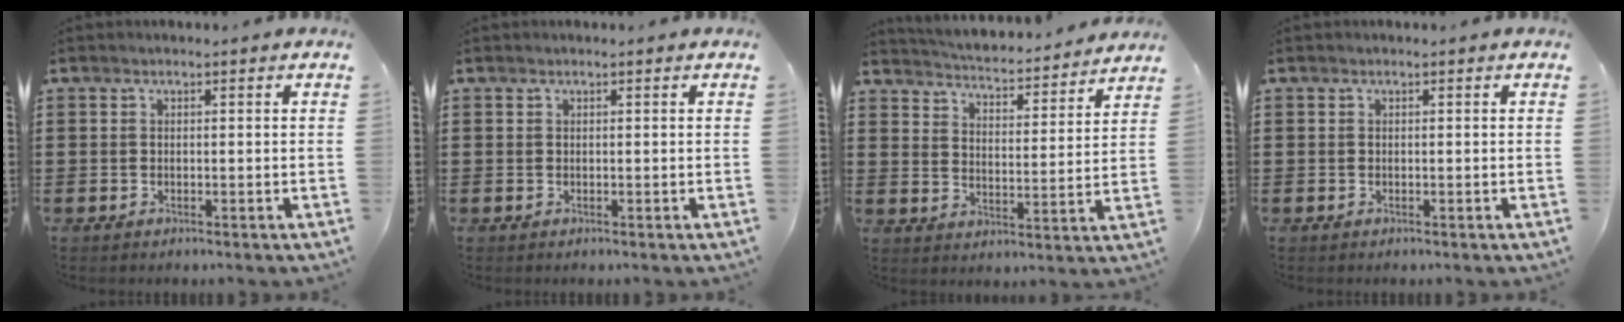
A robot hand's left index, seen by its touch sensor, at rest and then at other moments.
{"total": 0.0}
{"total": 3.8, "force": [3.8, -0.3, 0.2], "torque": [-0.028, -0.039, 0.057]}
{"total": 0.0}